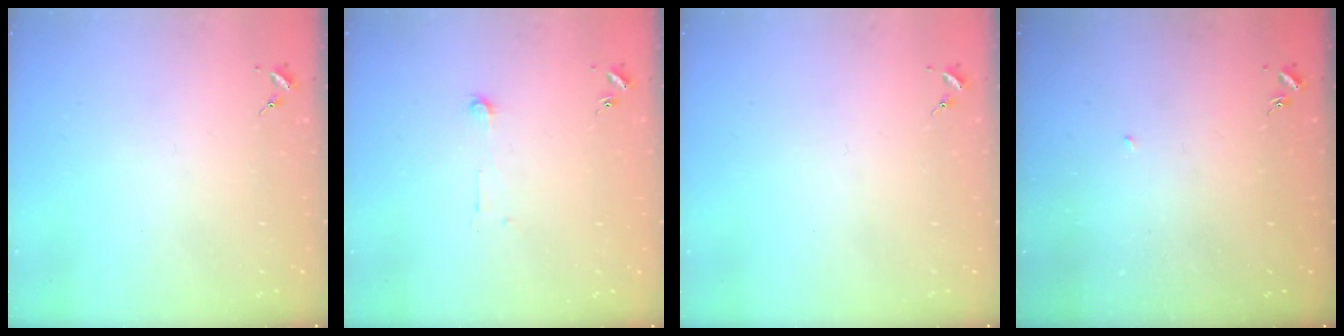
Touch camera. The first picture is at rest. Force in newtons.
{"total": 3.8, "press": 3.8, "slide": 0.2}
{"total": 0.0}
{"total": 2.3, "press": 2.3, "slide": 0.1}